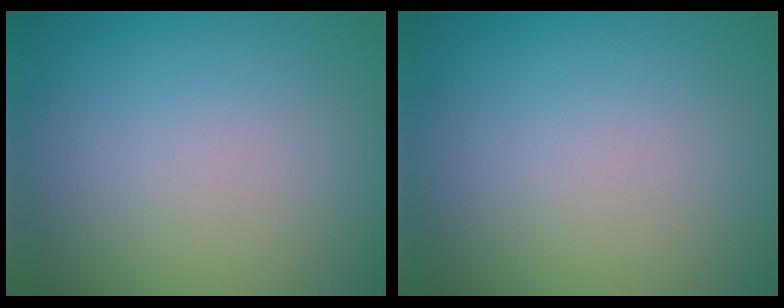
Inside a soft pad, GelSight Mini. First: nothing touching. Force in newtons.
{"total": 0.0}